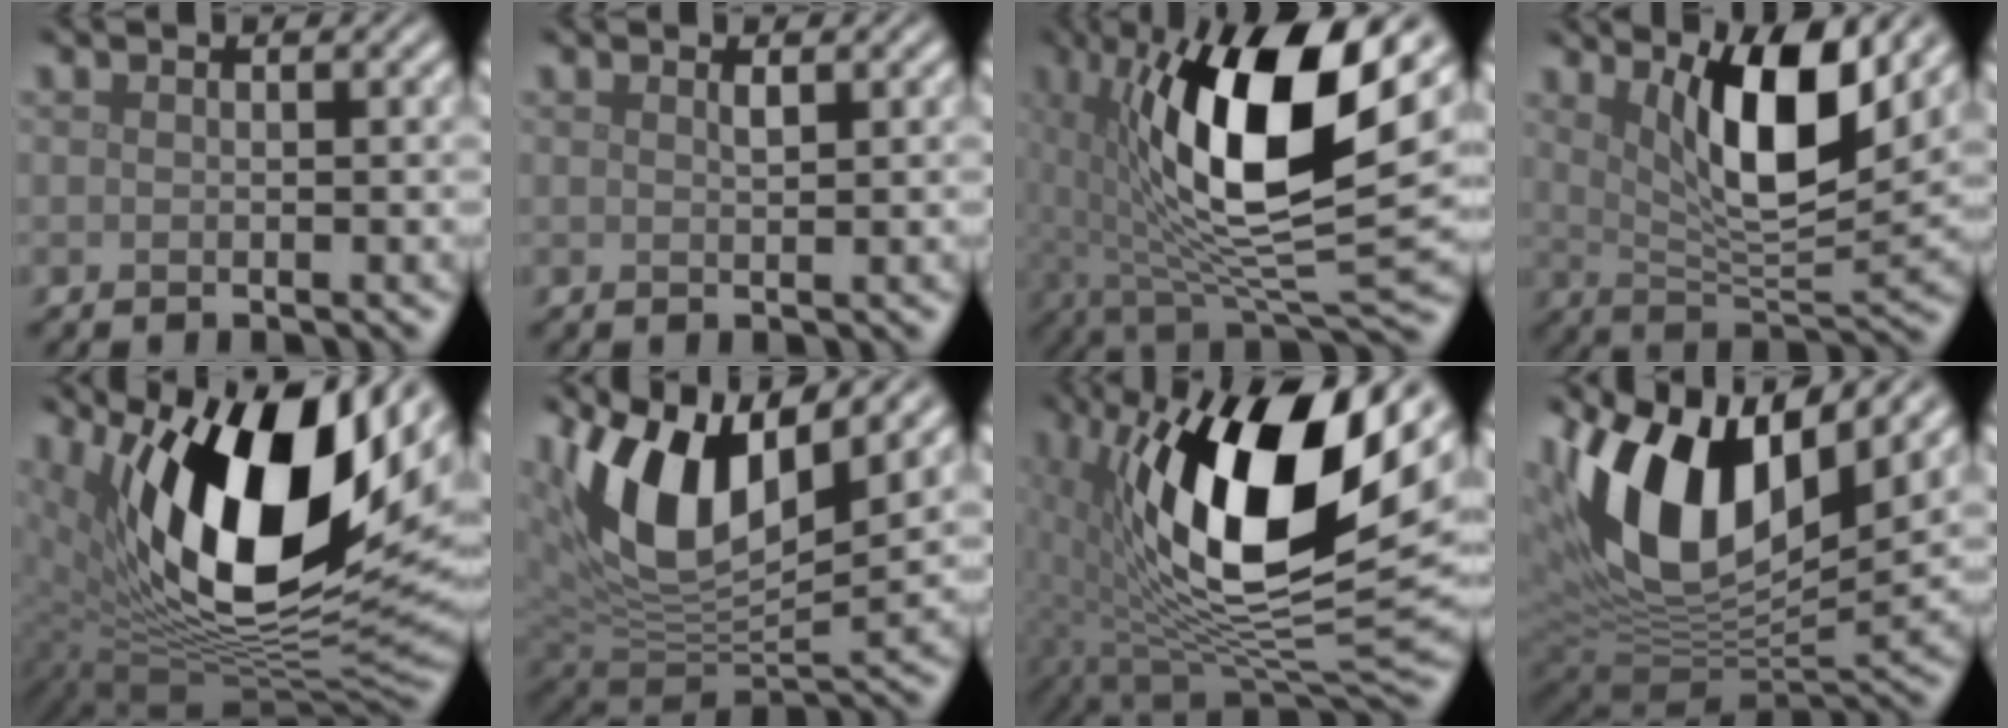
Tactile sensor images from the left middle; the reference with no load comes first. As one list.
[{"total": 0.7, "force": [0.5, 0.1, 0.5], "torque": [-0.008, -0.002, 0.009]}, {"total": 14.2, "force": [3.0, 4.7, 13.0], "torque": [-0.218, -0.012, 0.055]}, {"total": 8.4, "force": [3.5, 2.4, 7.2], "torque": [-0.121, -0.015, 0.063]}, {"total": 16.5, "force": [6.3, 7.7, 13.2], "torque": [-0.208, -0.013, 0.112]}, {"total": 11.4, "force": [4.8, 5.2, 8.9], "torque": [-0.168, 0.002, 0.087]}, {"total": 15.9, "force": [3.9, 6.6, 13.9], "torque": [-0.224, -0.016, 0.063]}, {"total": 15.0, "force": [5.3, 7.6, 11.8], "torque": [-0.222, 0.013, 0.091]}]